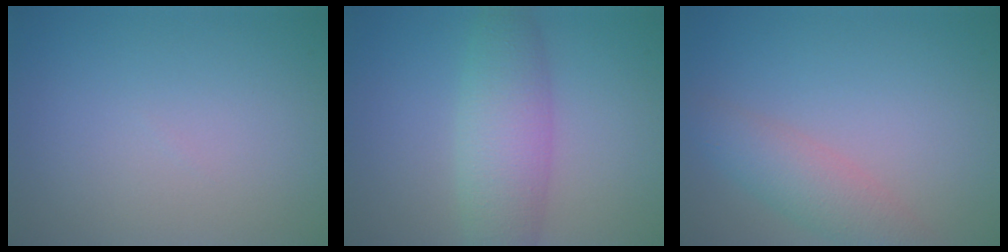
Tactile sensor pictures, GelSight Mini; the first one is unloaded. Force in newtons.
{"total": 3.9, "press": 3.9, "slide": 0.2}
{"total": 3.8, "press": 3.8, "slide": 0.1}